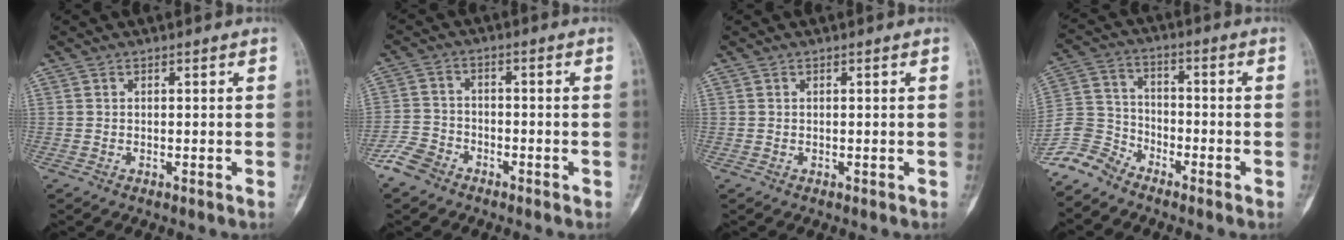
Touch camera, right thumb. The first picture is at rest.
{"total": 5.8, "force": [-4.2, 3.7, 1.5], "torque": [-0.022, 0.016, -0.090]}
{"total": 0.0}
{"total": 8.6, "force": [-7.3, 4.3, 1.4], "torque": [-0.021, 0.042, -0.157]}